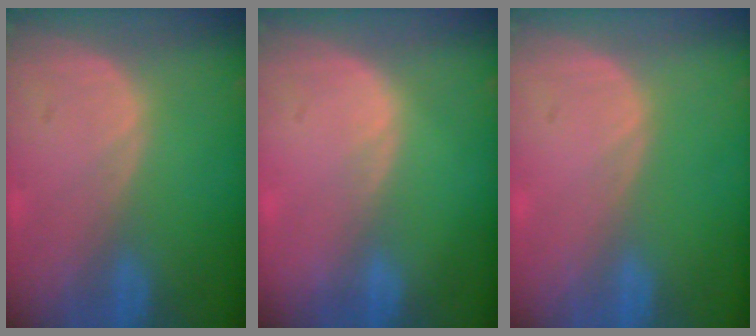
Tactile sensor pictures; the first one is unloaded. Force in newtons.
{"total": 0.8, "press": 0.5, "slide": 0.7}
{"total": 0.0}